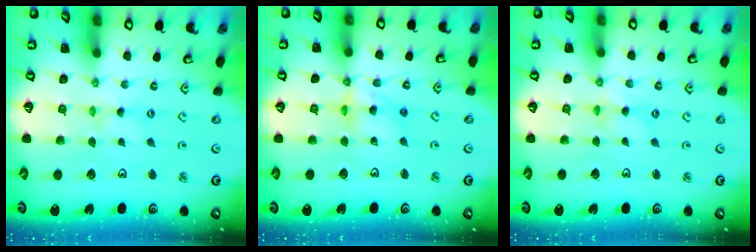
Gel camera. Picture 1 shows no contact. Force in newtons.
{"total": 10.4, "press": 10.3, "slide": 1.1}
{"total": 1.9, "press": 1.9, "slide": 0.3}